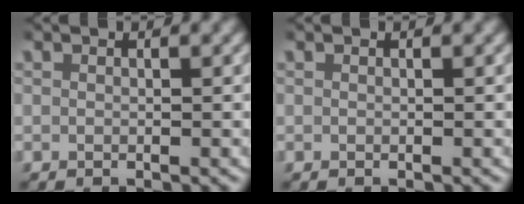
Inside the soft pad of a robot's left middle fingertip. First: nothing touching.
{"total": 0.0}